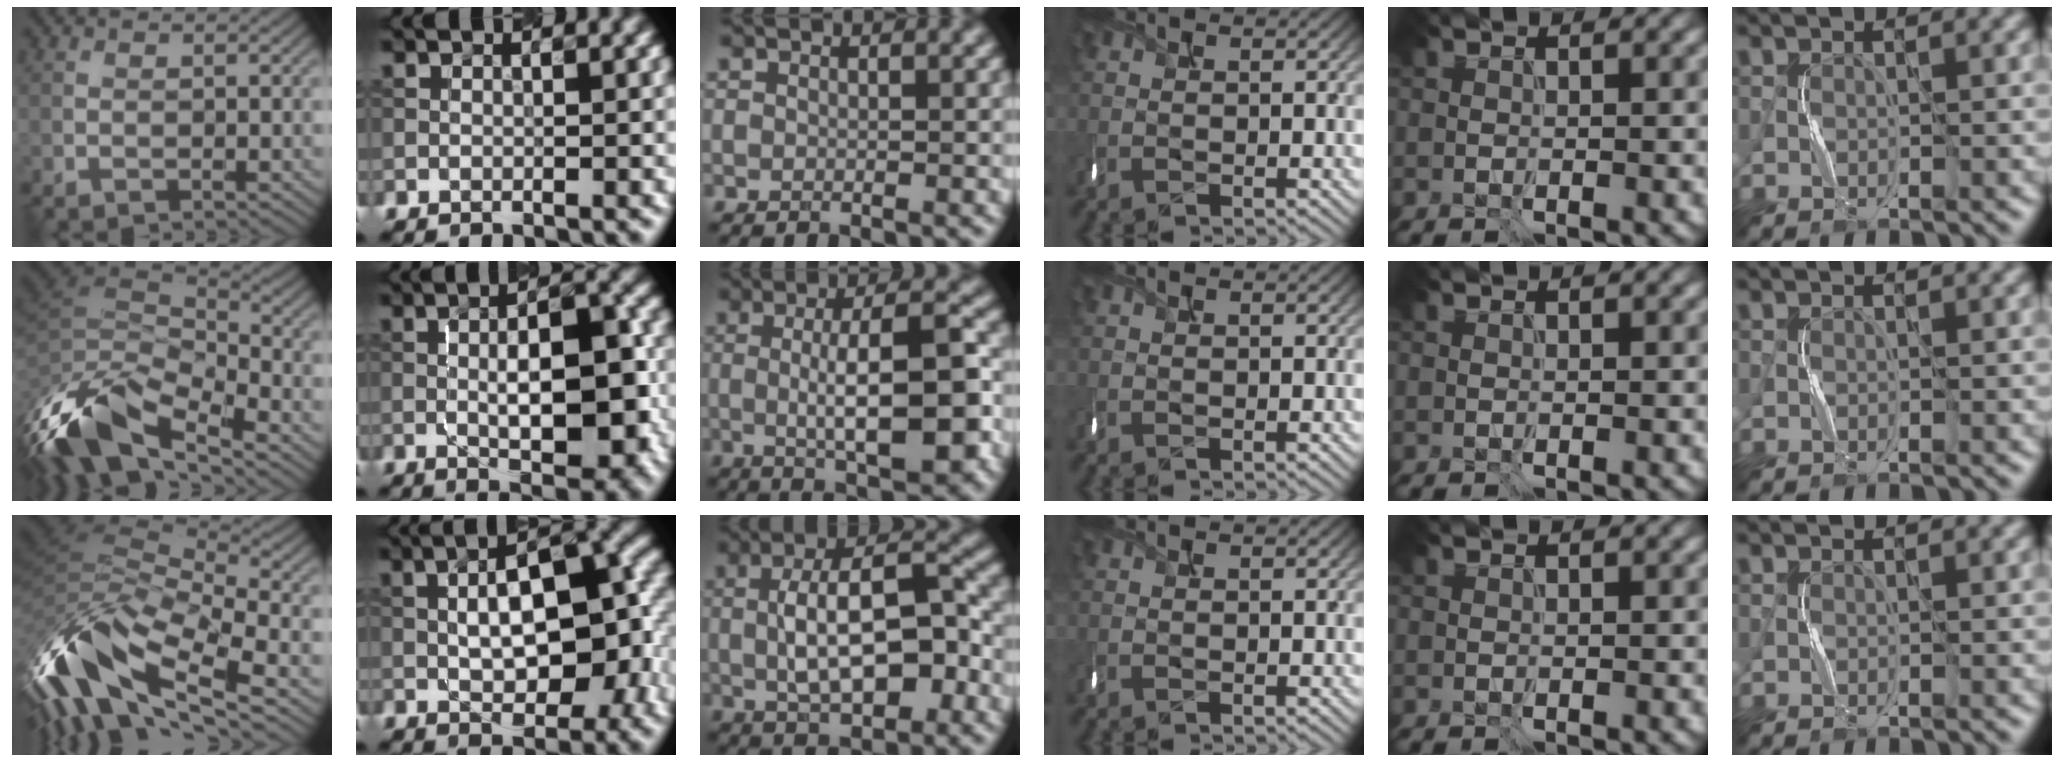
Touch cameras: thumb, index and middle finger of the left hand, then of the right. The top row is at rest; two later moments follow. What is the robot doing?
{"motion": "shake", "object": "box of matches"}